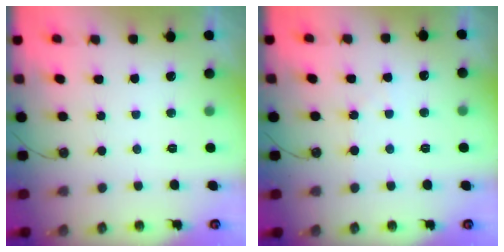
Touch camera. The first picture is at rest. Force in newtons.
{"total": 2.8, "press": 2.8, "slide": 0.6}